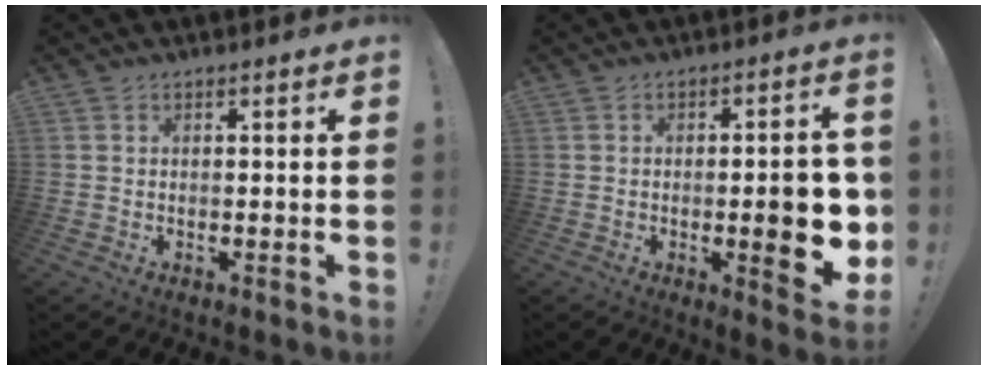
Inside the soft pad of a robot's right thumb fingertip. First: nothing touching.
{"total": 12.6, "force": [-1.9, 3.2, 12.0], "torque": [-0.146, -0.005, -0.026]}